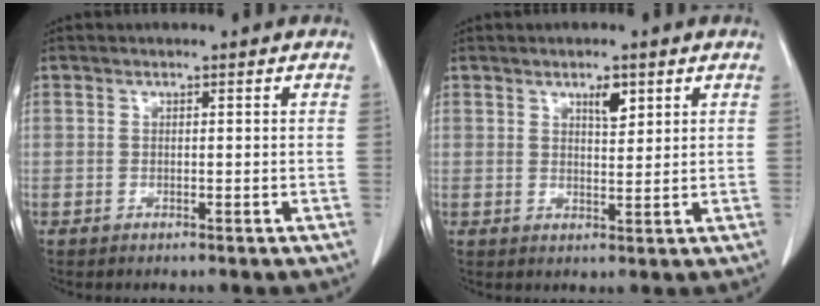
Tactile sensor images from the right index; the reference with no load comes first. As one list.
[{"total": 3.1, "force": [1.8, 1.1, 2.3], "torque": [-0.036, -0.003, 0.031]}]